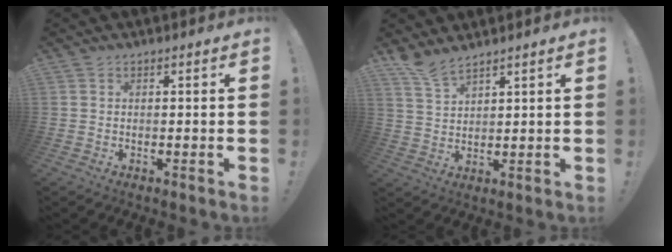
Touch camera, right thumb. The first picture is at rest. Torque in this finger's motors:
{"motor_torque": [0.47, 0.66, 0.15, -0.02, -0.01]}